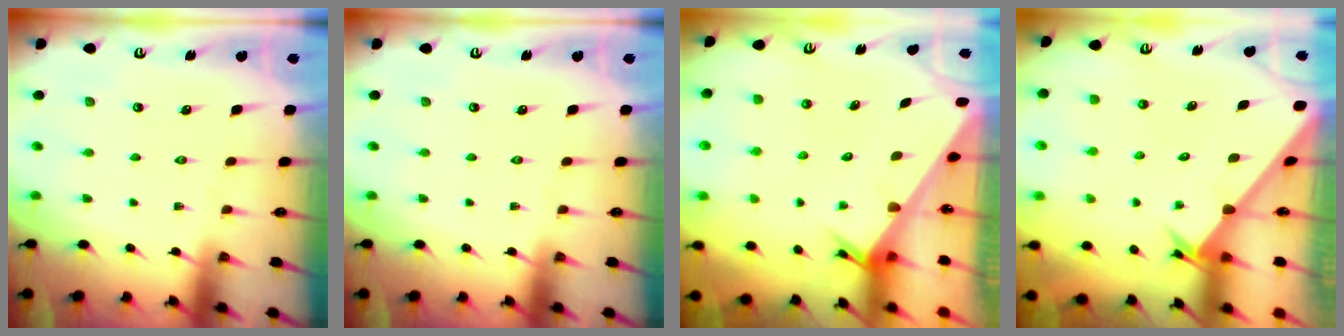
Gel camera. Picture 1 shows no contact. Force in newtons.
{"total": 0.0}
{"total": 3.0, "press": 3.0, "slide": 0.2}
{"total": 2.6, "press": 2.6, "slide": 0.2}